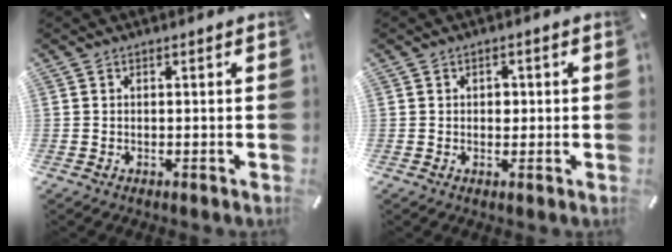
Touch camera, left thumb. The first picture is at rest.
{"total": 2.1, "force": [0.1, 1.7, 1.3], "torque": [-0.011, 0.000, -0.006]}